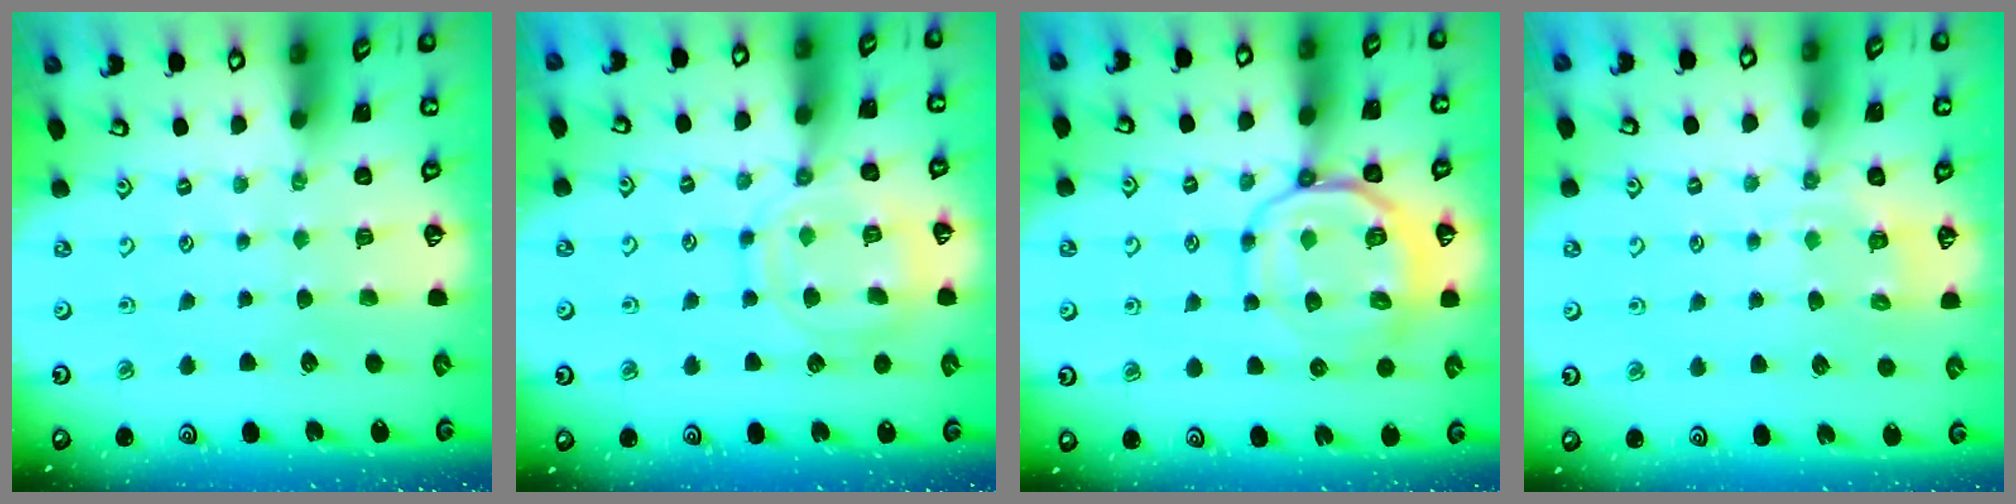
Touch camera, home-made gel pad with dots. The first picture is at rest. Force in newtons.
{"total": 13.4, "press": 13.4, "slide": 1.2}
{"total": 12.6, "press": 12.5, "slide": 1.8}
{"total": 6.6, "press": 6.5, "slide": 1.3}